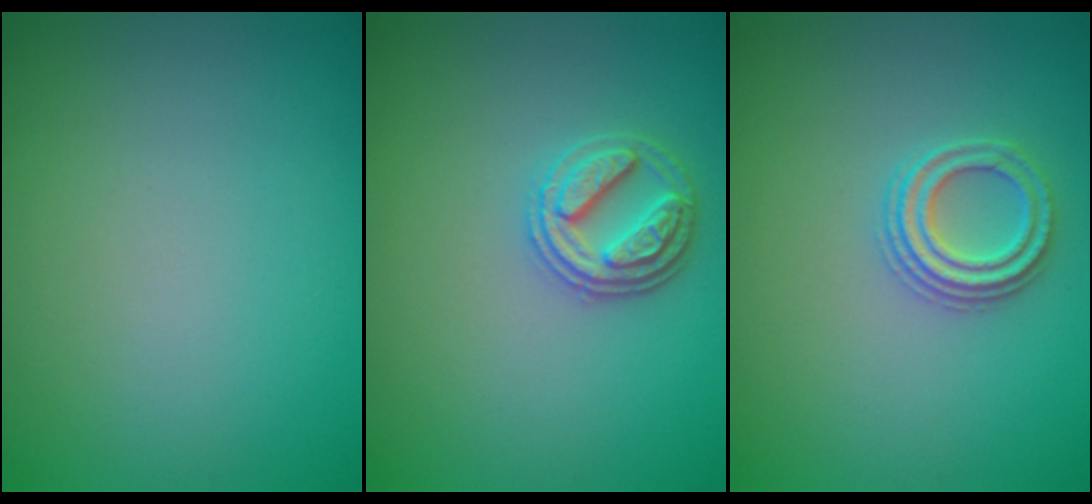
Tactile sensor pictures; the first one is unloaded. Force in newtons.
{"total": 2.9, "press": 2.8, "slide": 0.7}
{"total": 2.3, "press": 2.2, "slide": 0.6}